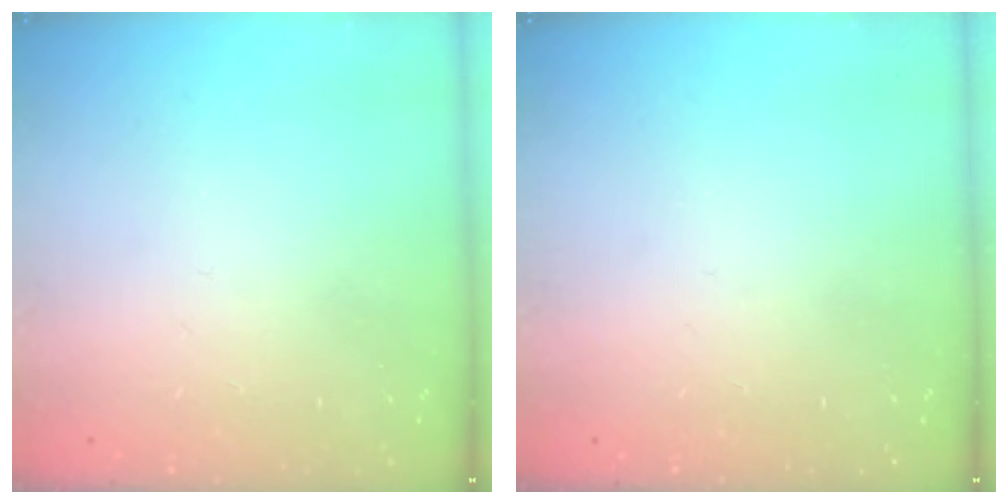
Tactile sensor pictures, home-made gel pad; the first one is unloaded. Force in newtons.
{"total": 0.0}